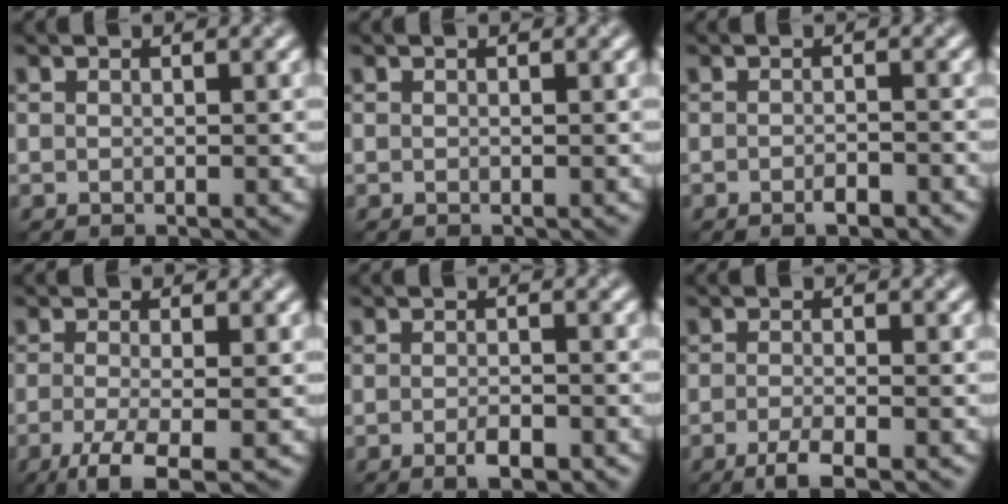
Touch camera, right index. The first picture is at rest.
{"total": 0.0}
{"total": 1.6, "force": [-1.0, 0.5, 1.2], "torque": [-0.018, -0.001, -0.016]}
{"total": 4.5, "force": [-2.1, 1.1, 3.8], "torque": [-0.069, -0.007, -0.048]}
{"total": 2.3, "force": [-1.2, 0.7, 1.8], "torque": [-0.031, -0.003, -0.020]}
{"total": 2.7, "force": [-1.5, 0.6, 2.2], "torque": [-0.037, -0.003, -0.034]}